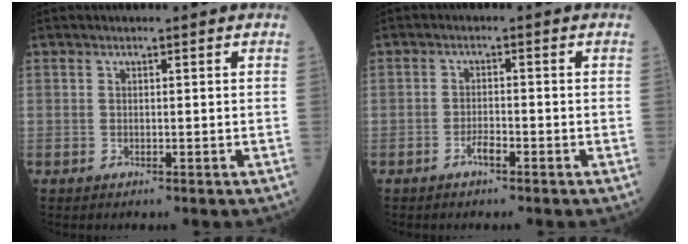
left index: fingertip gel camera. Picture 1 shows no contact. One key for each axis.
{"total": 1.9, "fx": -1.3, "fy": 0.3, "fz": 1.3, "tx": -0.028, "ty": 0.001, "tz": -0.023}